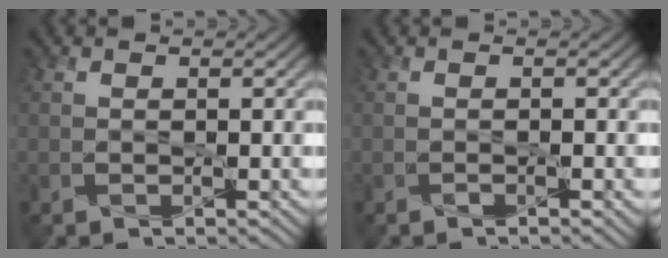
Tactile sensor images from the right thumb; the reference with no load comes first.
{"total": 0.9, "force": [-0.5, 0.1, 0.7], "torque": [-0.011, -0.003, -0.009]}